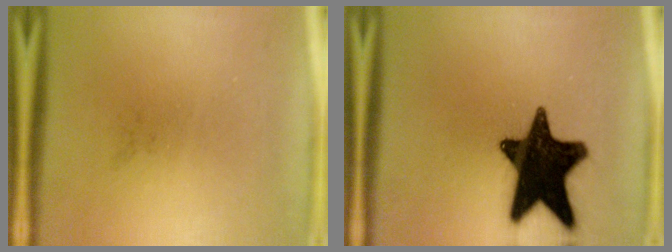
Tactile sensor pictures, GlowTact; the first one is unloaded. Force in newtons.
{"total": 18.1}